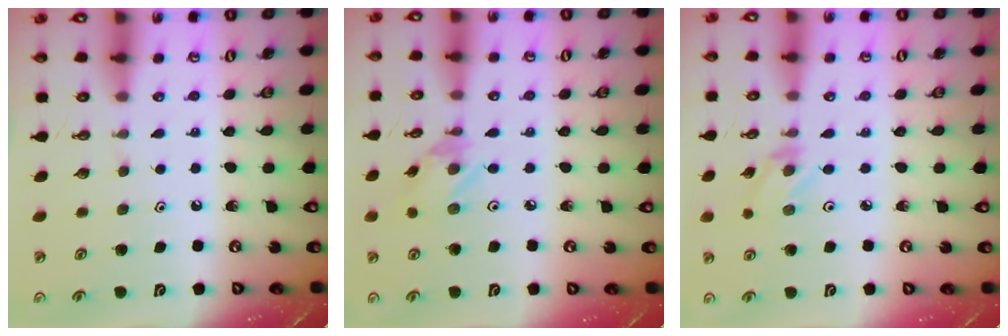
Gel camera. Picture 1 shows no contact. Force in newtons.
{"total": 2.7, "press": 2.7, "slide": 0.1}
{"total": 2.1, "press": 2.0, "slide": 0.4}